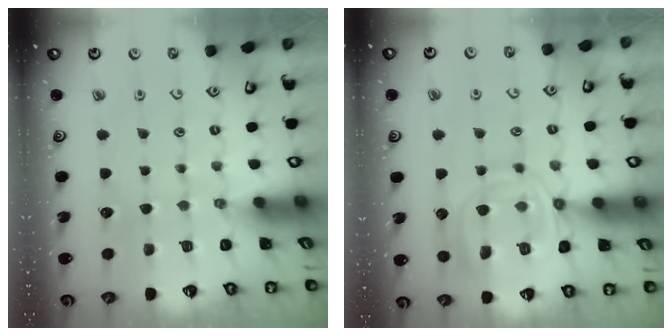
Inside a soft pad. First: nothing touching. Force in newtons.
{"total": 12.3, "press": 12.3, "slide": 1.1}